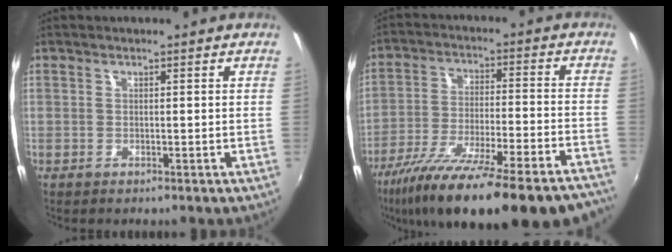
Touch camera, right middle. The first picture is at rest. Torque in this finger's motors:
{"motor_torque": [1.56, -0.58, 0.45, 0.21]}